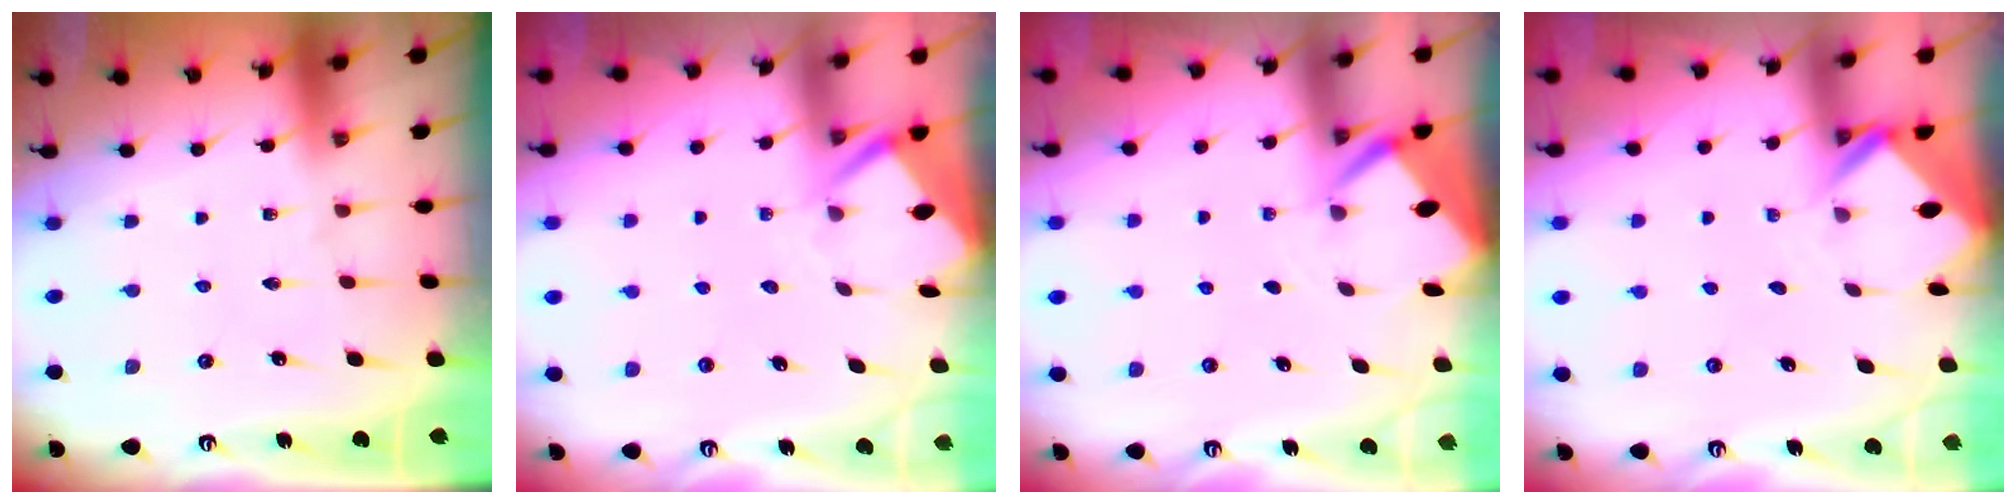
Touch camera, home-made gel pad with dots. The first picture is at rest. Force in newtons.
{"total": 3.2, "press": 3.2, "slide": 0.3}
{"total": 2.5, "press": 2.5, "slide": 0.3}
{"total": 2.6, "press": 2.6, "slide": 0.2}